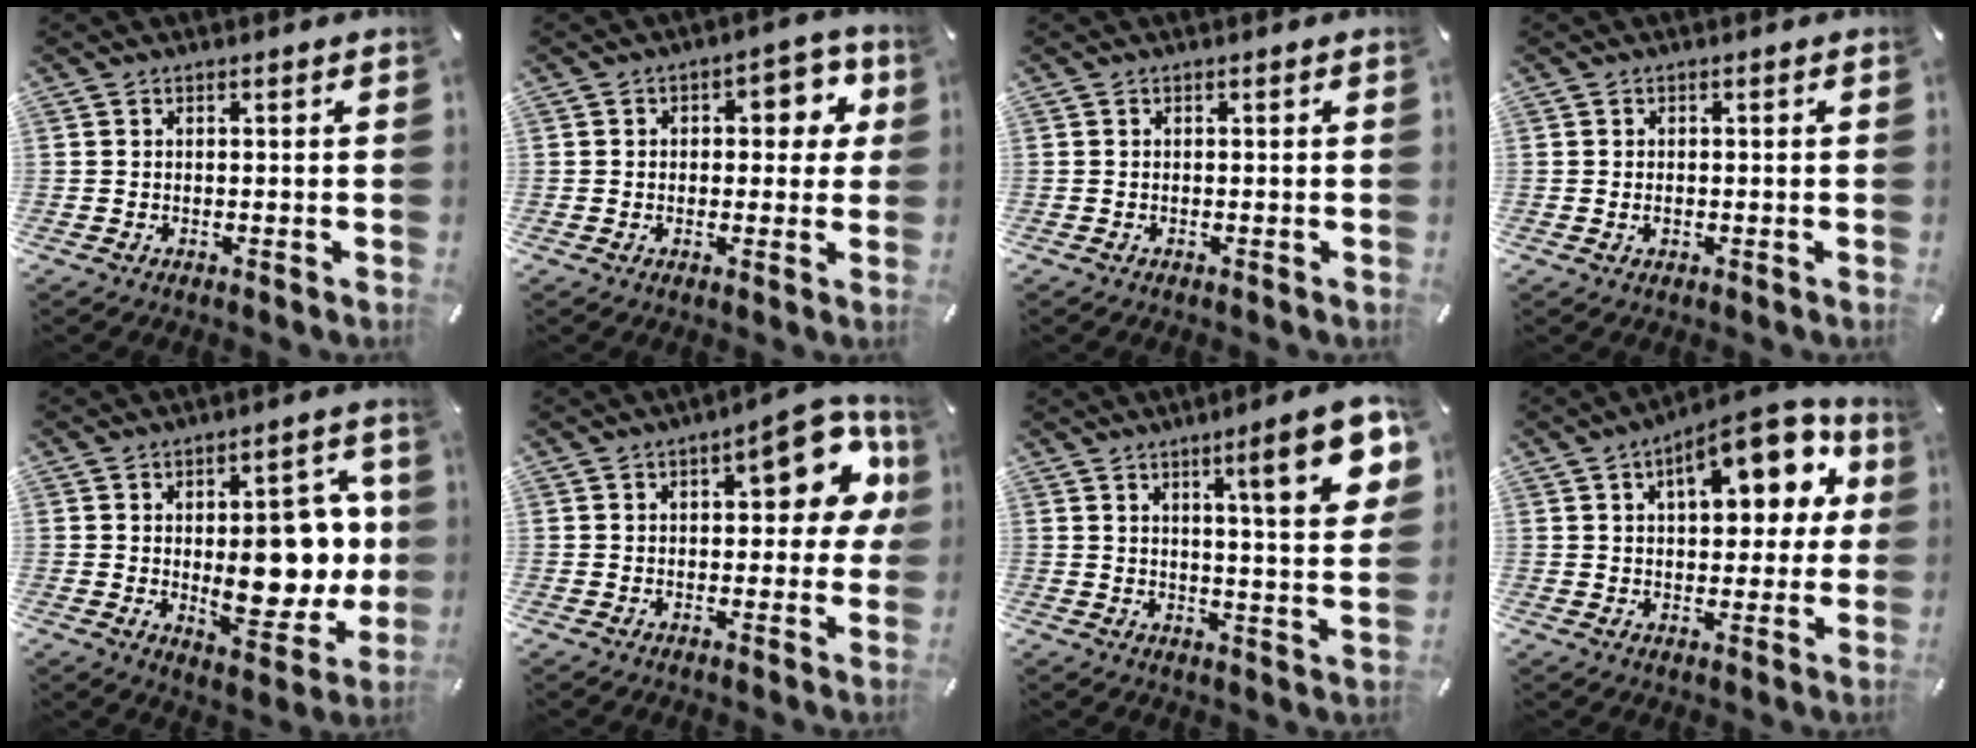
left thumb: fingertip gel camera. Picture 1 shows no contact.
{"total": 7.5, "force": [1.4, 4.8, 5.5], "torque": [-0.055, -0.006, 0.013]}
{"total": 0.0}
{"total": 1.2, "force": [-0.2, 0.7, 0.9], "torque": [-0.019, 0.002, -0.005]}
{"total": 18.9, "force": [0.5, 10.3, 15.9], "torque": [-0.195, -0.017, 0.014]}
{"total": 14.0, "force": [4.1, 6.3, 11.8], "torque": [-0.130, -0.018, 0.061]}
{"total": 15.6, "force": [7.2, 2.8, 13.6], "torque": [-0.191, -0.033, 0.101]}
{"total": 15.8, "force": [6.6, 8.0, 11.9], "torque": [-0.156, -0.021, 0.106]}